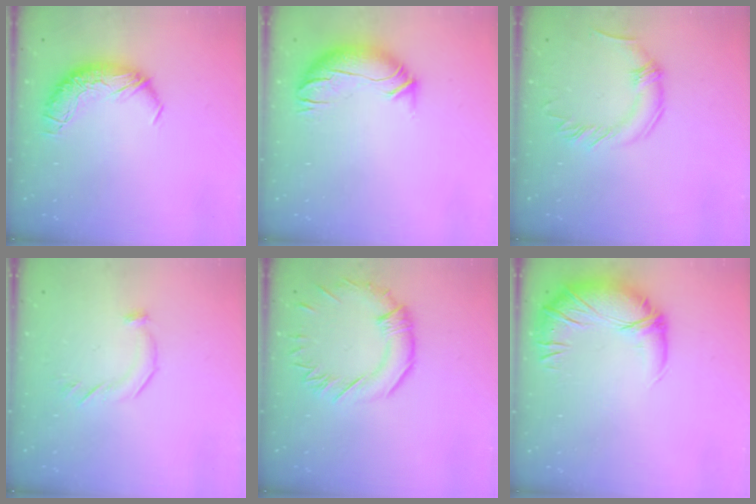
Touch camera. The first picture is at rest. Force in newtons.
{"total": 3.3, "press": 2.6, "slide": 2.1}
{"total": 0.0}
{"total": 5.5, "press": 5.5, "slide": 0.5}
{"total": 2.0, "press": 1.8, "slide": 1.0}
{"total": 2.8, "press": 1.3, "slide": 2.5}